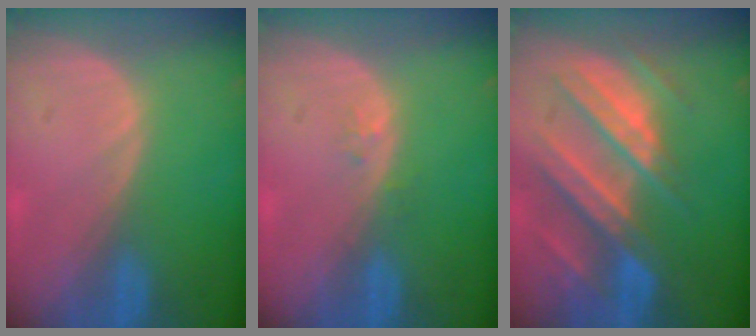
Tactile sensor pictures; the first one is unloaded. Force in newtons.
{"total": 0.9, "press": 0.9, "slide": 0.2}
{"total": 10.4, "press": 9.2, "slide": 4.8}